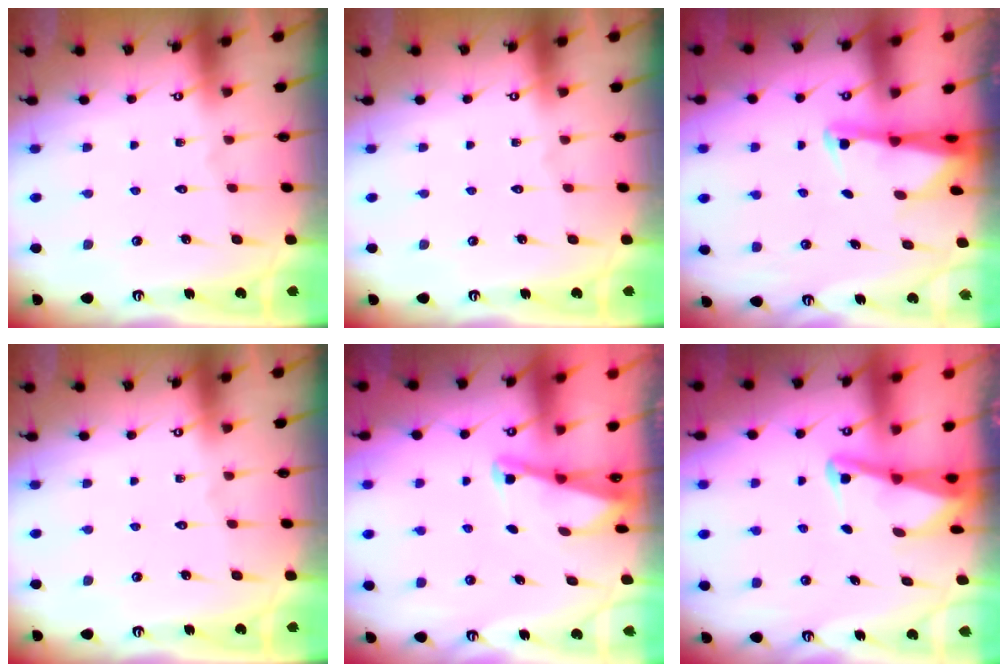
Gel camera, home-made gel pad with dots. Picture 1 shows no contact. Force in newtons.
{"total": 0.0}
{"total": 2.5, "press": 2.4, "slide": 0.5}
{"total": 0.0}
{"total": 2.1, "press": 2.0, "slide": 0.3}
{"total": 2.3, "press": 2.3, "slide": 0.2}